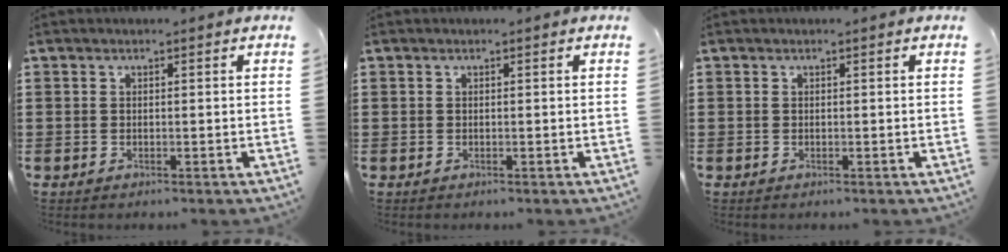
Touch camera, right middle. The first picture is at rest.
{"total": 0.0}
{"total": 0.0}